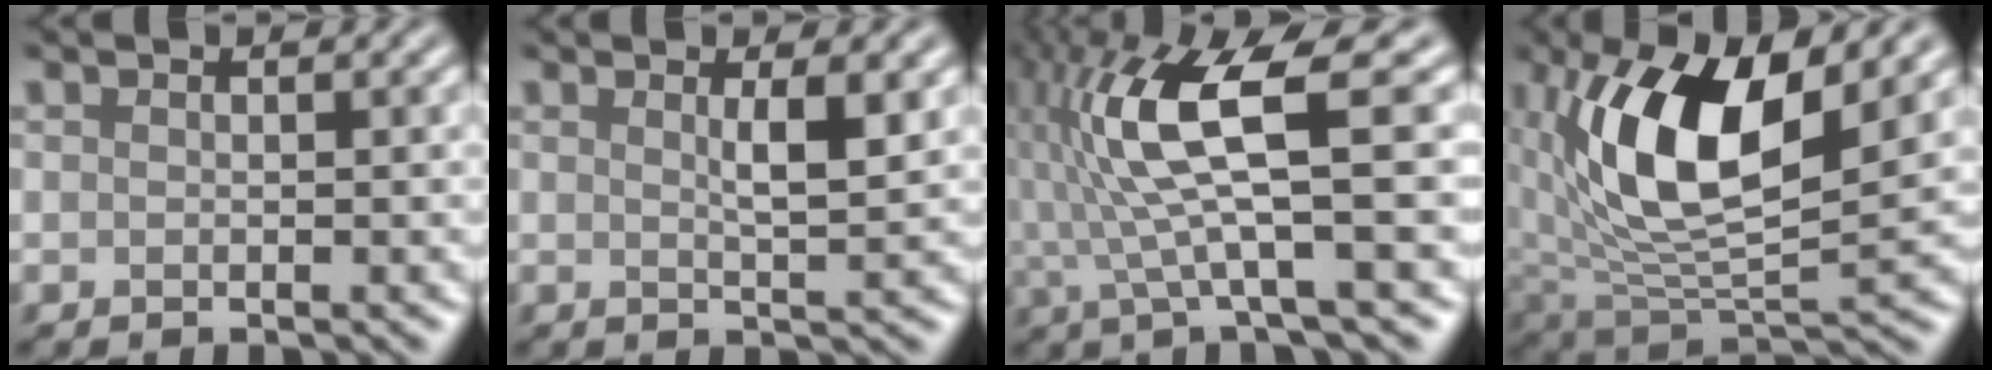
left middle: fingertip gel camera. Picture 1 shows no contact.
{"total": 2.4, "force": [0.9, 0.5, 2.2], "torque": [-0.031, -0.001, 0.012]}
{"total": 8.3, "force": [0.7, 1.4, 8.2], "torque": [-0.168, 0.012, 0.013]}
{"total": 11.2, "force": [3.5, 5.2, 9.3], "torque": [-0.178, -0.004, 0.061]}